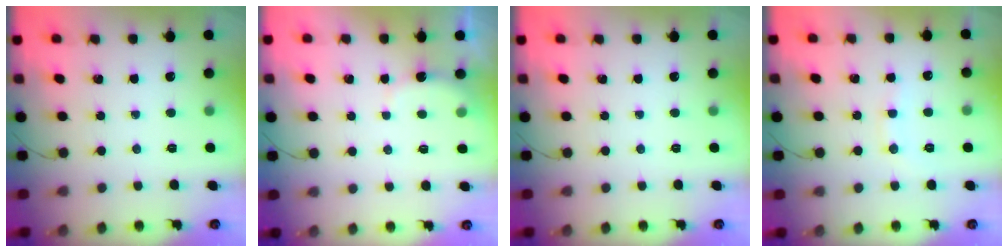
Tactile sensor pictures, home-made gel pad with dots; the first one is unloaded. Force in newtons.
{"total": 3.0, "press": 2.9, "slide": 0.7}
{"total": 0.0}
{"total": 7.6, "press": 7.5, "slide": 1.1}